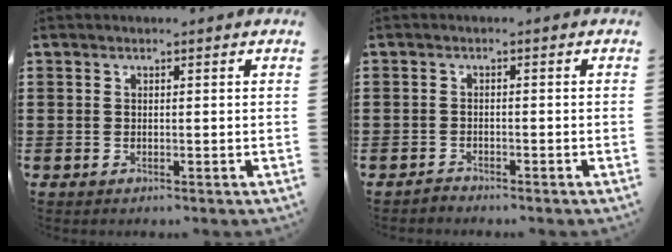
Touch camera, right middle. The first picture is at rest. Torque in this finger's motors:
{"motor_torque": [-0.91, 1.02, 0.00, -0.02]}